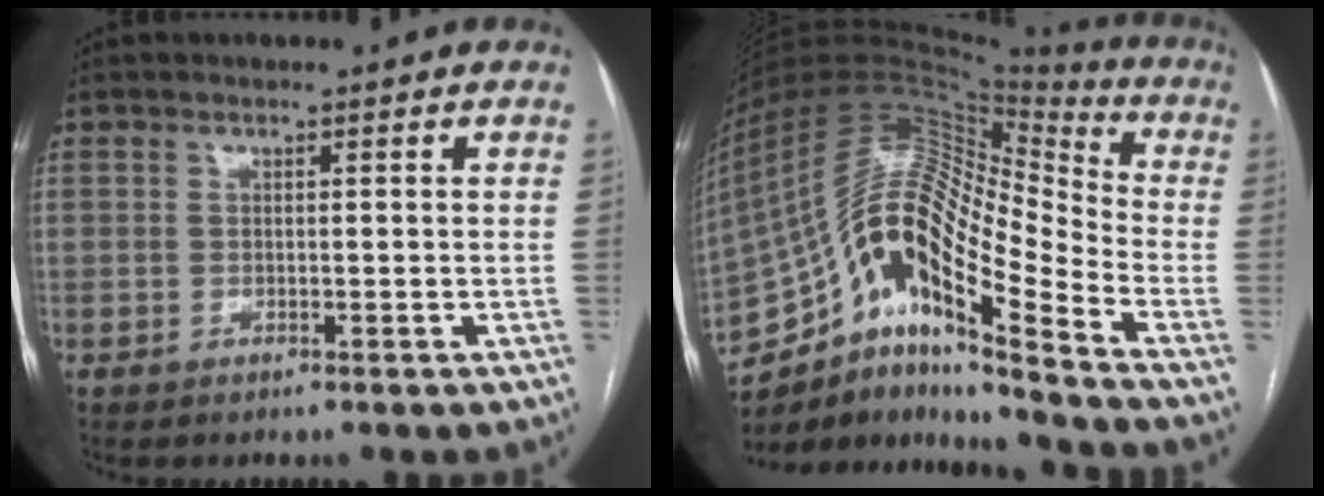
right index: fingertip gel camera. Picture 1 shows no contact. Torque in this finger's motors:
{"motor_torque": [1.47, -0.67, 0.90, 0.21]}